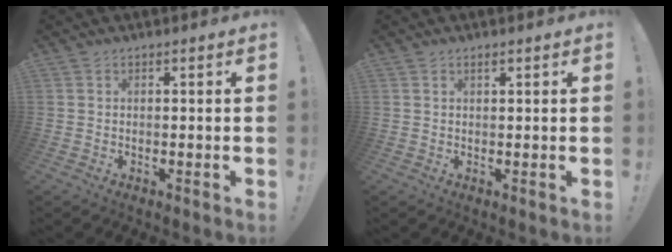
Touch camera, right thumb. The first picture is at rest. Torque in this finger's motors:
{"motor_torque": [-0.10, -0.03, 0.00, 0.00, 0.00]}